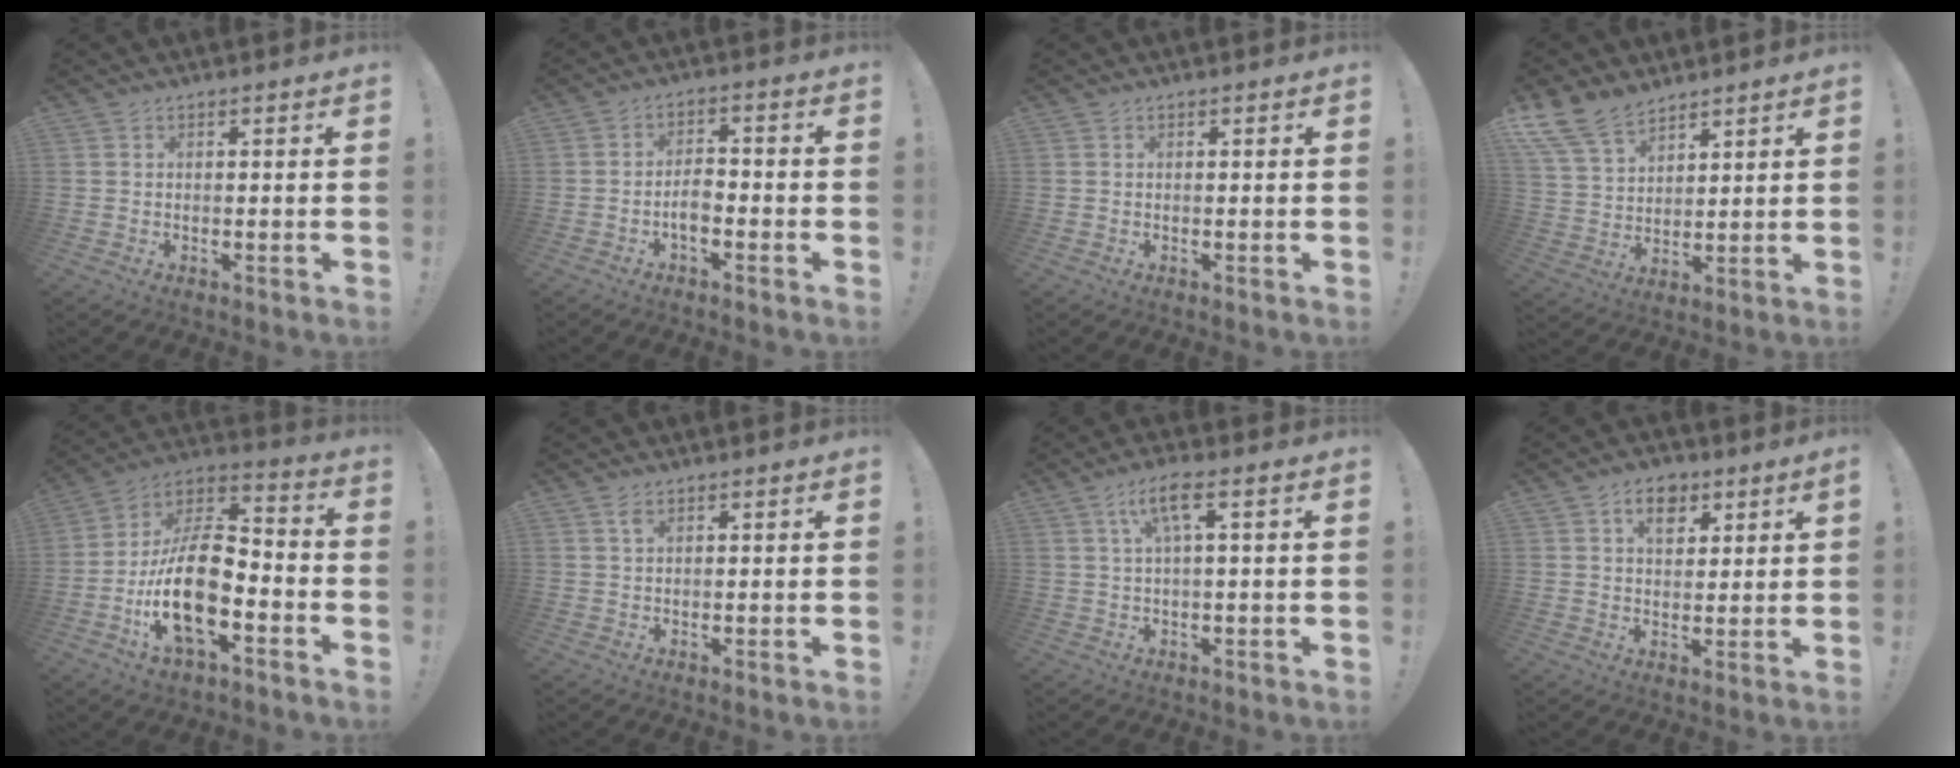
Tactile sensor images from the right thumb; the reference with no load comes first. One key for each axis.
{"total": 4.8, "fx": -2.0, "fy": 2.3, "fz": 3.7, "tx": -0.059, "ty": 0.002, "tz": -0.040}
{"total": 0.0}
{"total": 12.4, "fx": 9.4, "fy": 6.5, "fz": 4.9, "tx": -0.111, "ty": -0.051, "tz": 0.184}
{"total": 19.9, "fx": -5.9, "fy": 9.6, "fz": 16.3, "tx": -0.313, "ty": 0.024, "tz": -0.095}
{"total": 1.7, "fx": 0.9, "fy": 0.8, "fz": 1.2, "tx": -0.026, "ty": 0.001, "tz": 0.016}
{"total": 7.0, "fx": 1.8, "fy": 1.2, "fz": 6.7, "tx": -0.127, "ty": 0.007, "tz": 0.029}
{"total": 6.9, "fx": 3.6, "fy": 4.4, "fz": 4.0, "tx": -0.059, "ty": -0.003, "tz": 0.063}